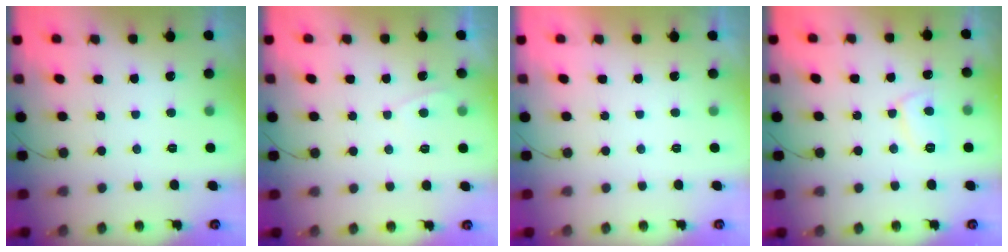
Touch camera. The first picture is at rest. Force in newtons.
{"total": 2.0, "press": 2.0, "slide": 0.2}
{"total": 2.4, "press": 2.3, "slide": 0.4}
{"total": 6.8, "press": 6.7, "slide": 0.6}